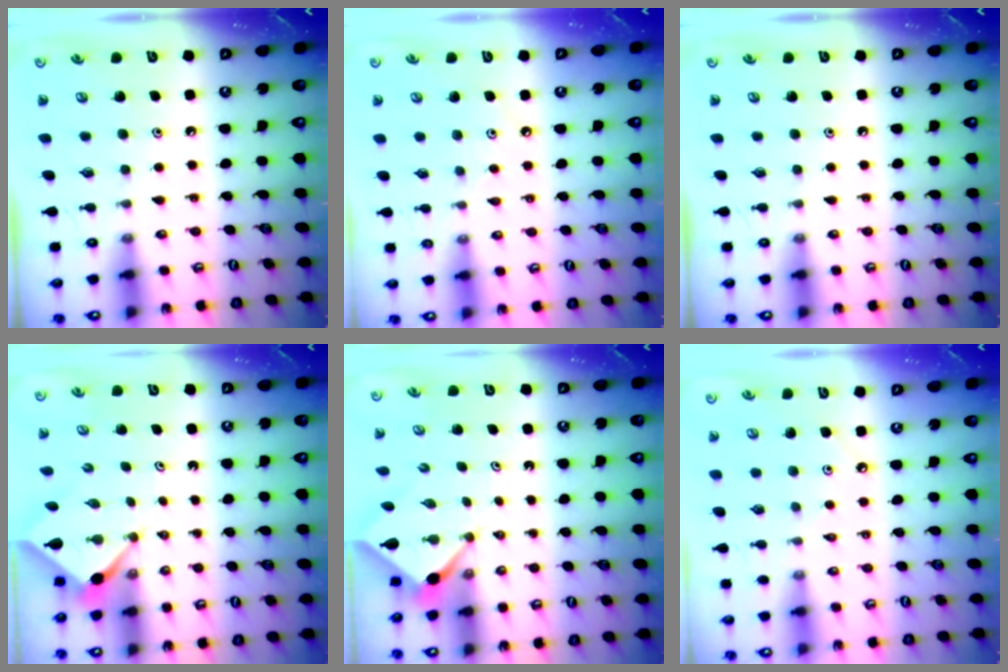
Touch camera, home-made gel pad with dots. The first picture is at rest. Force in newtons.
{"total": 3.7, "press": 3.7, "slide": 0.6}
{"total": 0.0}
{"total": 2.3, "press": 2.3, "slide": 0.2}
{"total": 2.3, "press": 2.3, "slide": 0.2}
{"total": 1.8, "press": 1.8, "slide": 0.2}